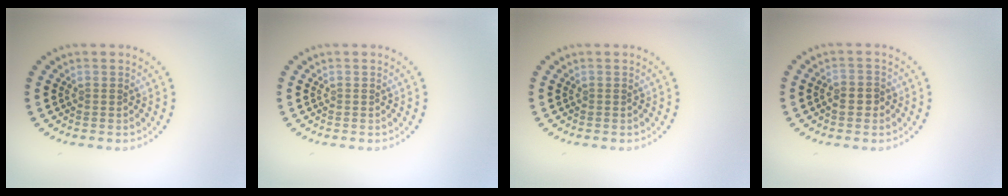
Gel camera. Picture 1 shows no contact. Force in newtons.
{"total": 0.0}
{"total": 0.0}
{"total": 1.5, "press": 1.4, "slide": 0.5}